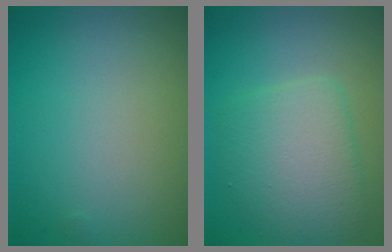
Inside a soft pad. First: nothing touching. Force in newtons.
{"total": 4.6, "press": 4.6, "slide": 0.1}